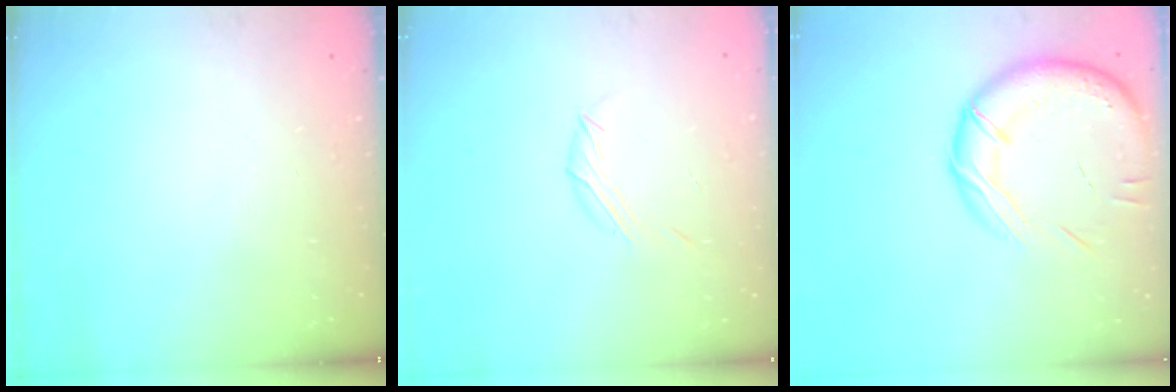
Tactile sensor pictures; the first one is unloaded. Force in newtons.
{"total": 6.1, "press": 5.9, "slide": 1.4}
{"total": 17.7, "press": 17.4, "slide": 3.2}